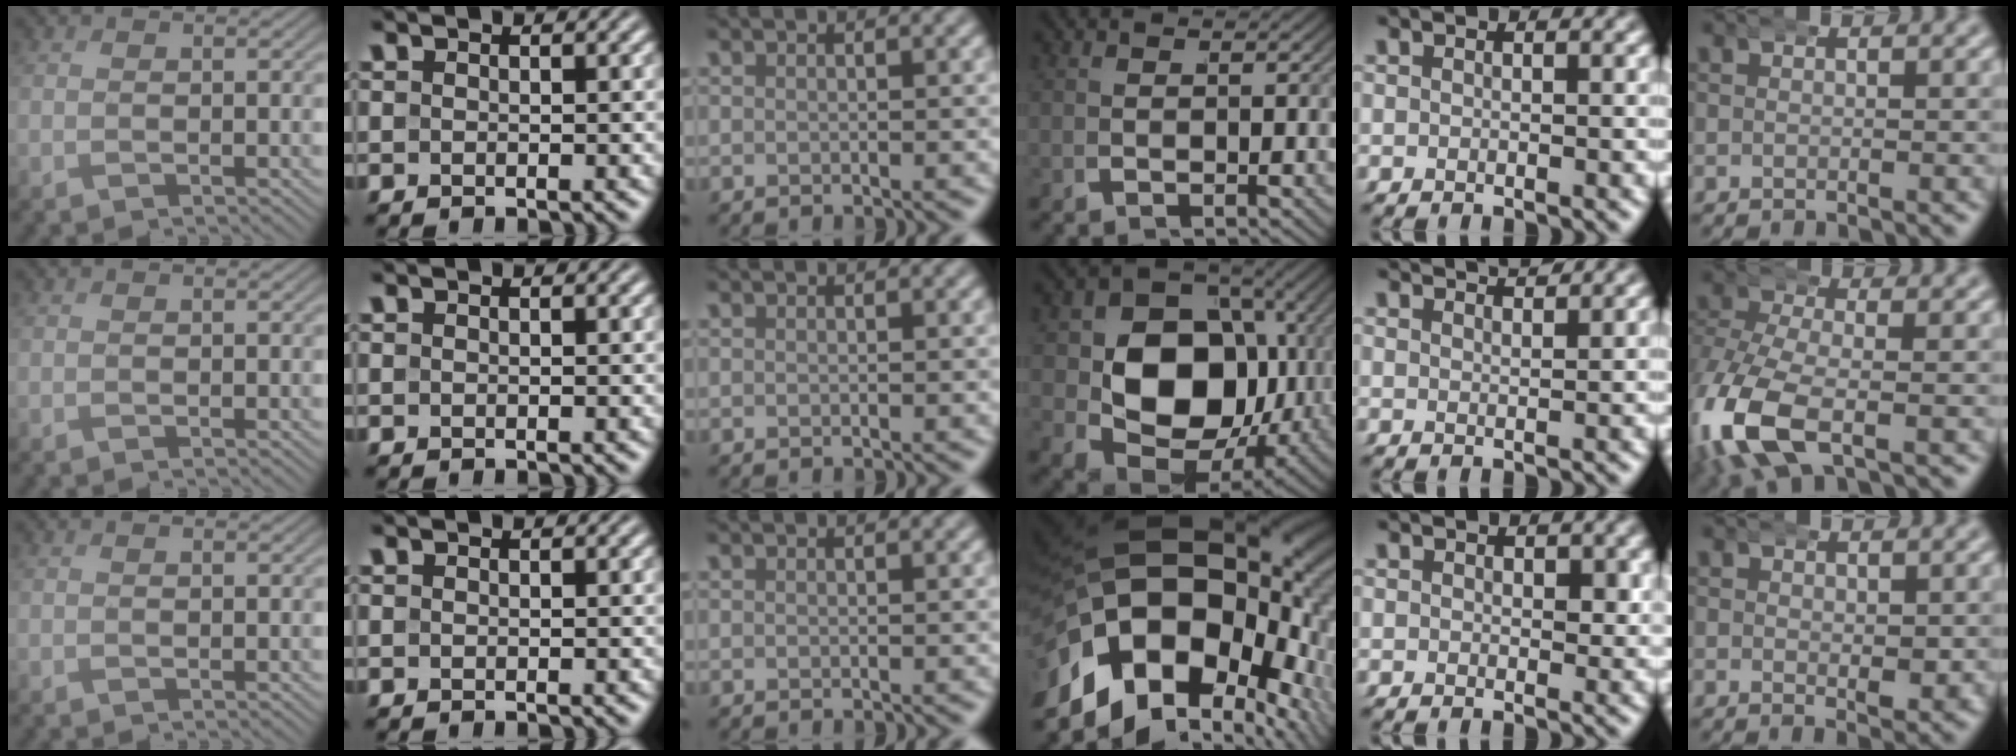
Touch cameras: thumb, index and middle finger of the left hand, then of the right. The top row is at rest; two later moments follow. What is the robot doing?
{"motion": "wrap", "object": "bandana"}